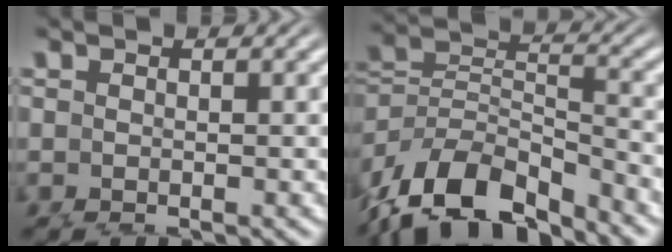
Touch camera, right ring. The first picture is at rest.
{"total": 7.3, "force": [-3.2, 5.1, 4.0], "torque": [-0.087, -0.035, -0.037]}